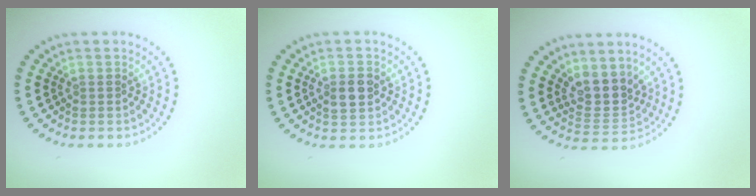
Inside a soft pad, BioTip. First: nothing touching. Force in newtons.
{"total": 2.2, "press": 2.2, "slide": 0.0}
{"total": 3.5, "press": 3.0, "slide": 1.8}